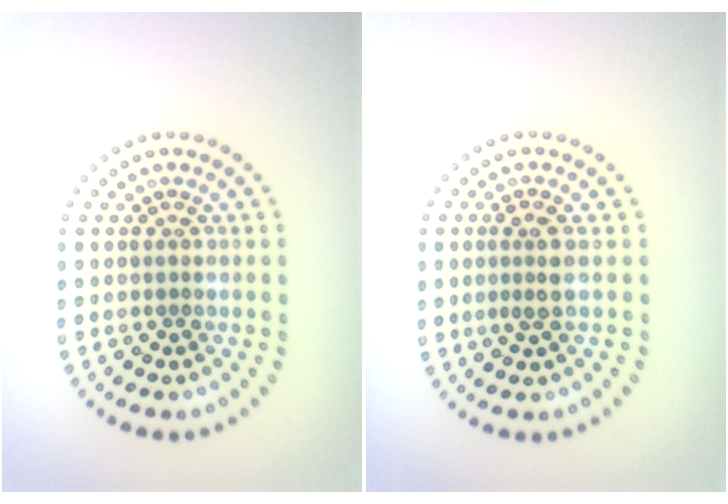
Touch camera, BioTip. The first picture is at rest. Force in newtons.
{"total": 2.0, "press": 1.7, "slide": 1.1}